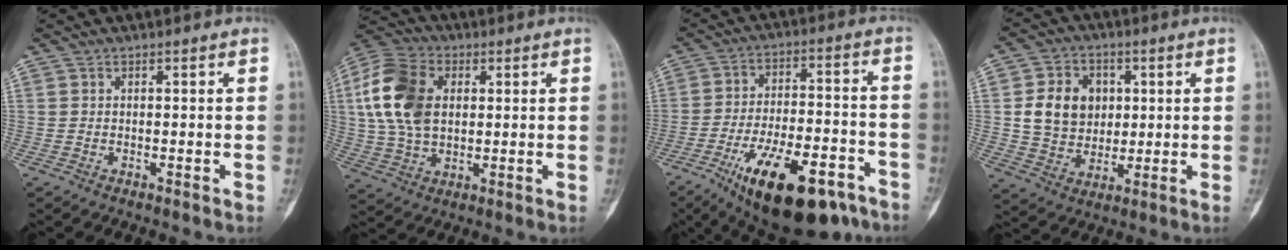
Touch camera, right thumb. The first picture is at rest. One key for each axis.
{"total": 15.7, "fx": 2.9, "fy": 10.6, "fz": 11.2, "tx": -0.213, "ty": 0.012, "tz": 0.051}
{"total": 21.6, "fx": -12.4, "fy": 8.5, "fz": 15.4, "tx": -0.222, "ty": 0.059, "tz": -0.188}
{"total": 11.8, "fx": 2.0, "fy": 9.6, "fz": 6.5, "tx": -0.077, "ty": -0.002, "tz": 0.040}